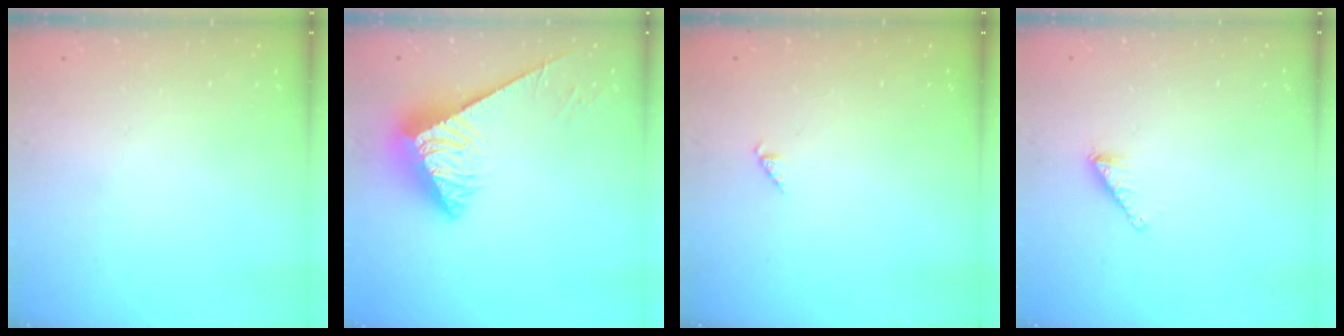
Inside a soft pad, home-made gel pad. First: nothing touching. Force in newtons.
{"total": 5.2, "press": 5.1, "slide": 0.5}
{"total": 0.7, "press": 0.7, "slide": 0.2}
{"total": 1.8, "press": 1.7, "slide": 0.1}